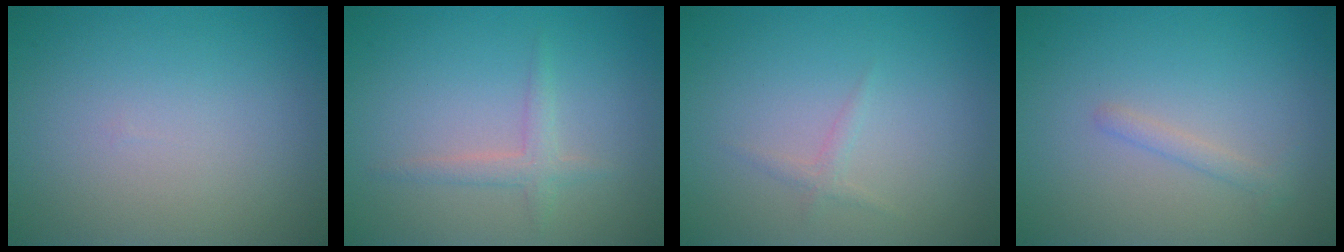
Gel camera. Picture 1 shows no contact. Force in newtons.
{"total": 1.5, "press": 1.5, "slide": 0.1}
{"total": 0.8, "press": 0.8, "slide": 0.1}
{"total": 1.1, "press": 1.1, "slide": 0.0}